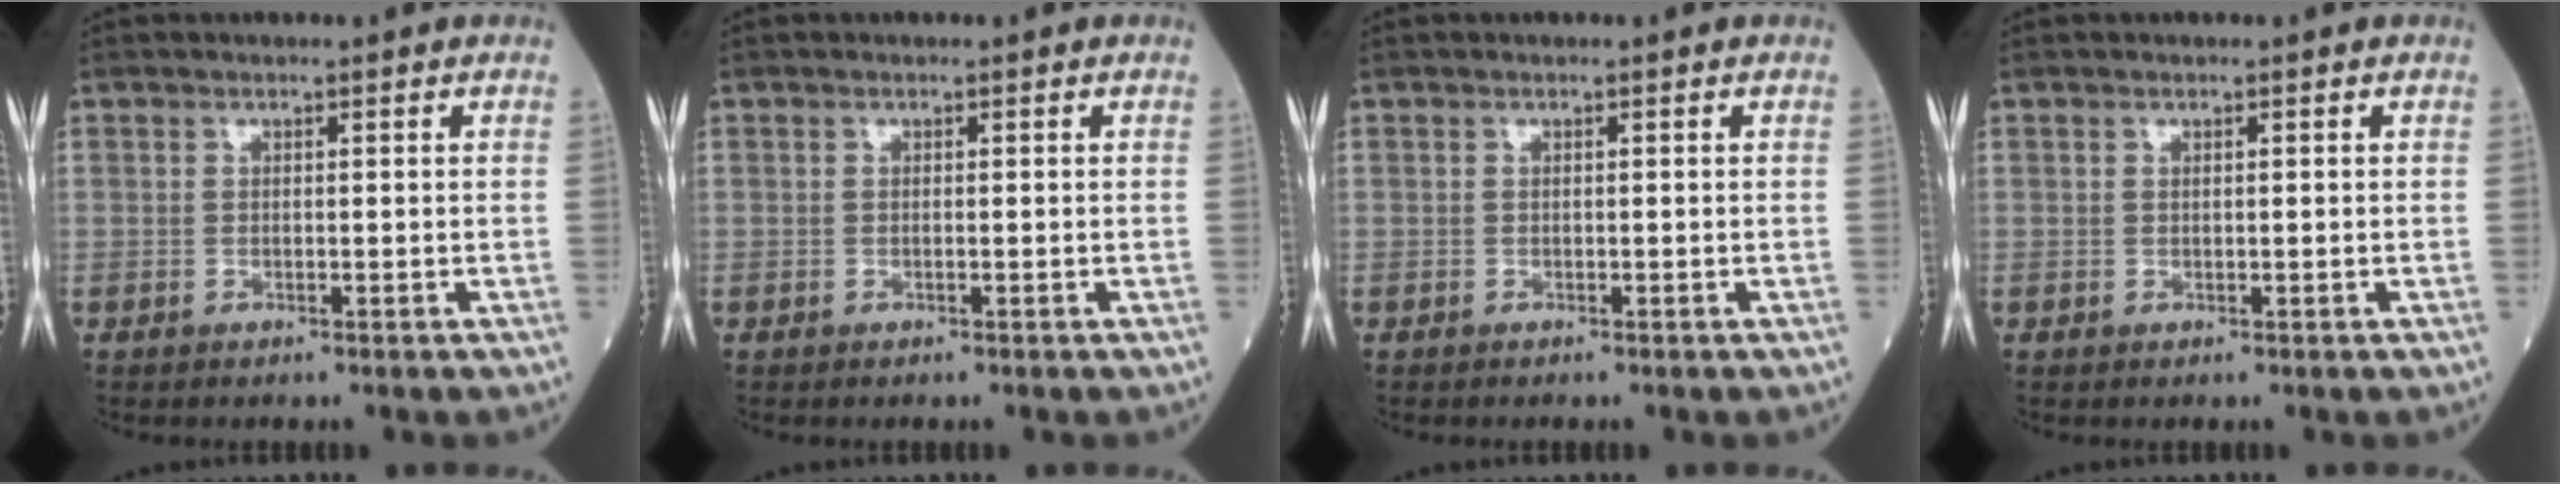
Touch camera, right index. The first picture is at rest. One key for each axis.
{"total": 0.0}
{"total": 0.0}
{"total": 0.0}